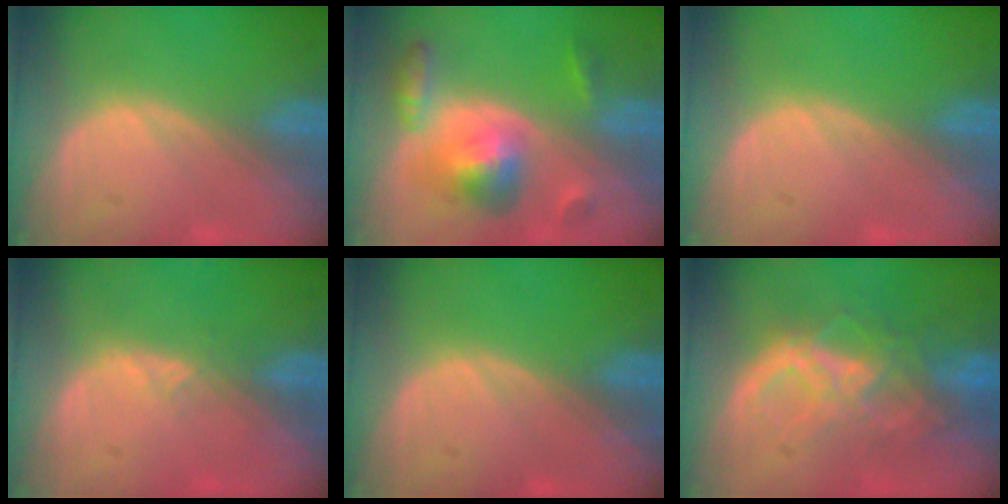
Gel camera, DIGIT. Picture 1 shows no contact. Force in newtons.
{"total": 7.3, "press": 7.3, "slide": 0.5}
{"total": 0.0}
{"total": 1.4, "press": 1.2, "slide": 0.8}
{"total": 0.0}
{"total": 8.6, "press": 7.5, "slide": 4.2}